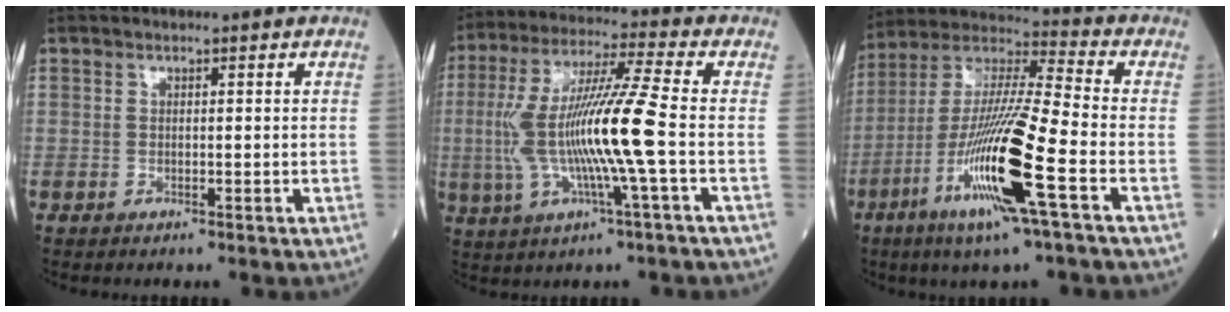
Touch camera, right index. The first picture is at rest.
{"total": 13.8, "force": [-1.5, -0.4, 13.7], "torque": [-0.279, 0.006, -0.031]}
{"total": 17.7, "force": [-6.6, 0.1, 16.4], "torque": [-0.338, -0.021, -0.128]}